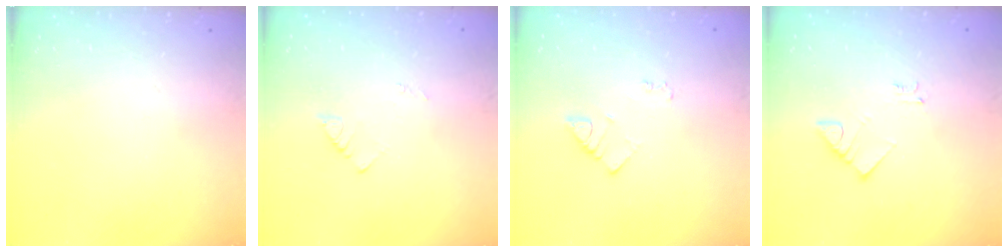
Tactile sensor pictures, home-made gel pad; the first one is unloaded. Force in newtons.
{"total": 3.2, "press": 3.2, "slide": 0.3}
{"total": 2.9, "press": 2.9, "slide": 0.3}
{"total": 3.3, "press": 3.3, "slide": 0.1}